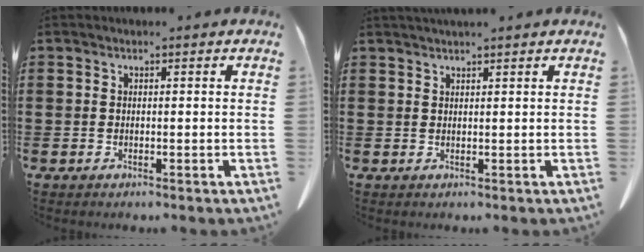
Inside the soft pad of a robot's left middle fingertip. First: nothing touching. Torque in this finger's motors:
{"motor_torque": [0.65, -0.61, 0.35, 0.08]}